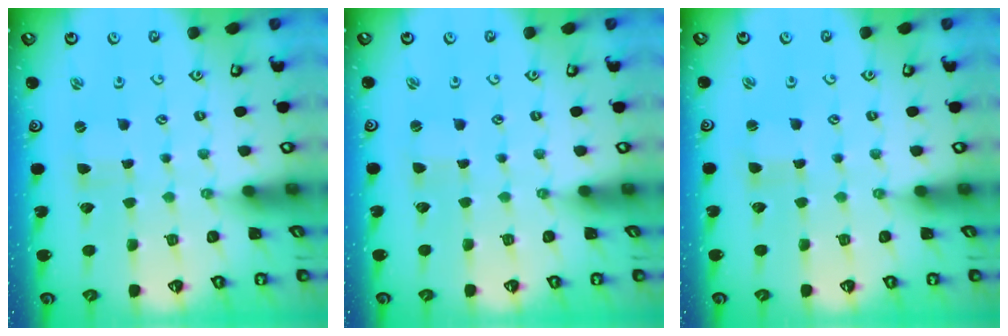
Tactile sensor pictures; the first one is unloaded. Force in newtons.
{"total": 0.0}
{"total": 0.6, "press": 0.5, "slide": 0.2}